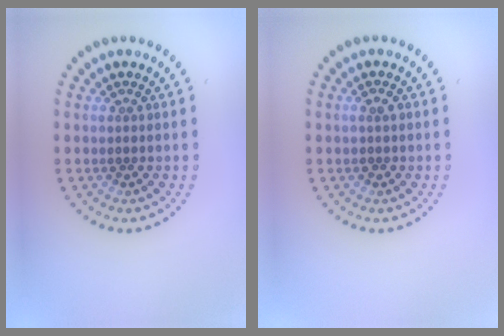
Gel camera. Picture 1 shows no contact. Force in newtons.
{"total": 0.8, "press": 0.7, "slide": 0.2}